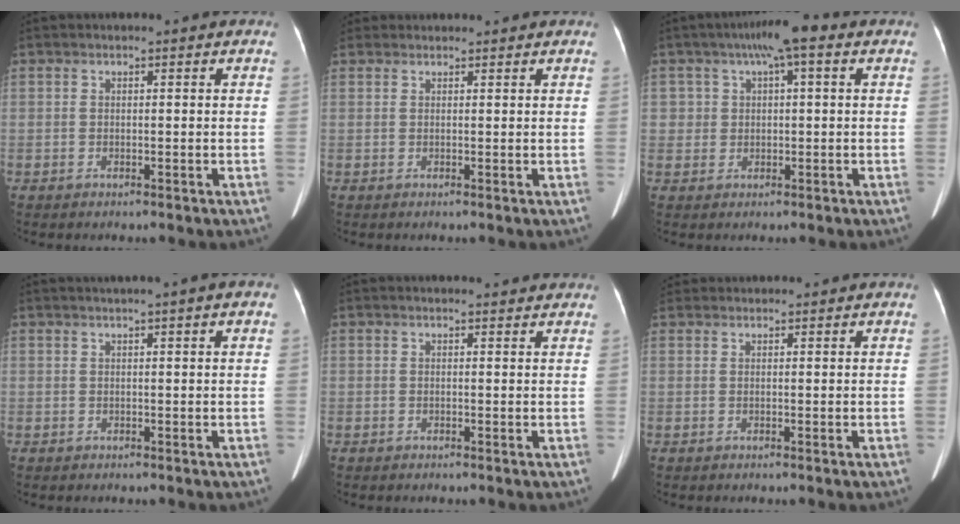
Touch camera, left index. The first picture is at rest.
{"total": 2.1, "force": [2.0, 0.6, 0.0], "torque": [-0.005, 0.019, 0.034]}
{"total": 5.6, "force": [2.7, 2.9, 4.0], "torque": [-0.055, 0.019, 0.038]}
{"total": 3.5, "force": [2.4, 0.0, 2.5], "torque": [-0.035, 0.032, 0.035]}
{"total": 4.9, "force": [4.7, 1.1, 0.9], "torque": [-0.007, 0.024, 0.049]}
{"total": 4.3, "force": [4.2, 0.9, 0.7], "torque": [-0.015, 0.034, 0.069]}